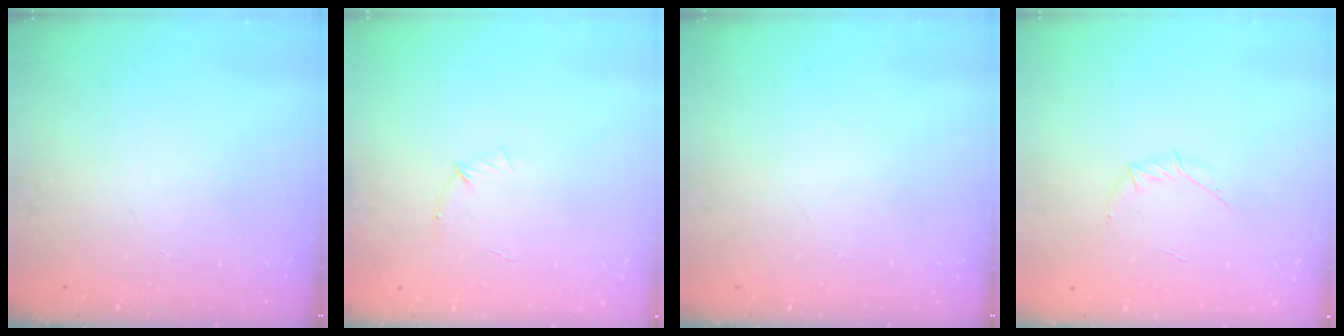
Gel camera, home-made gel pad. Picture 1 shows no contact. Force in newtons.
{"total": 4.9, "press": 4.7, "slide": 1.2}
{"total": 0.0}
{"total": 4.1, "press": 3.9, "slide": 1.0}